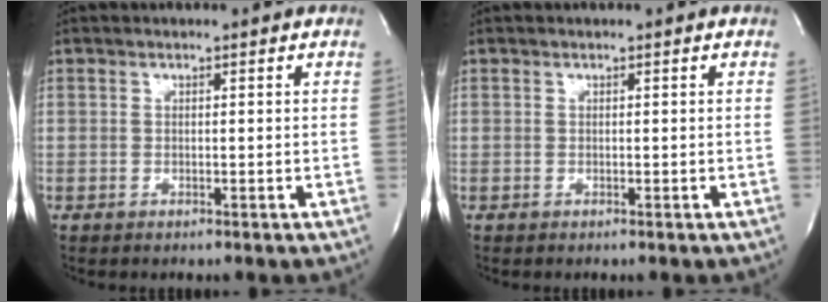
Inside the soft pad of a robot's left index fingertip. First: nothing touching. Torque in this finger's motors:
{"motor_torque": [0.00, 0.00, 0.00, 0.00]}